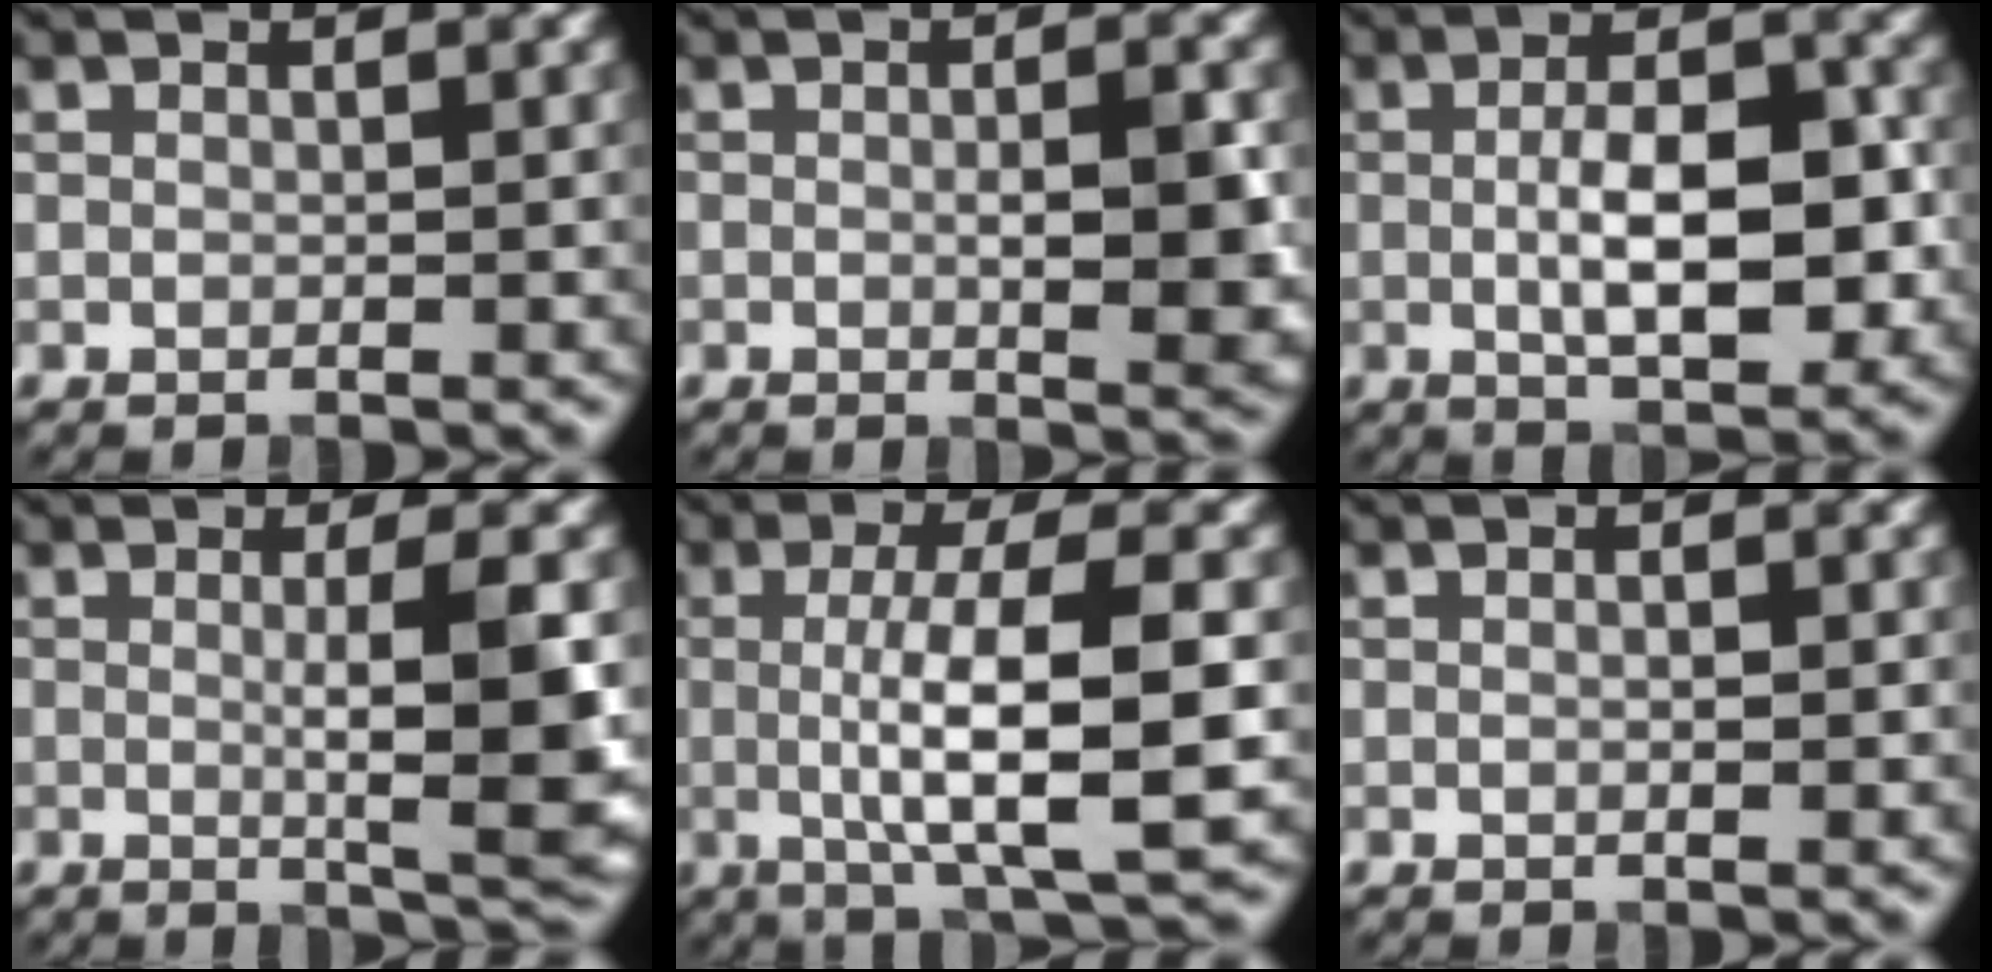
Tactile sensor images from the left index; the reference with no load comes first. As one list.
[{"total": 4.3, "force": [-0.4, 1.1, 4.2], "torque": [-0.063, -0.003, -0.003]}, {"total": 7.3, "force": [-0.4, 2.9, 6.7], "torque": [-0.110, -0.003, -0.006]}, {"total": 6.4, "force": [-0.2, 1.1, 6.3], "torque": [-0.092, -0.007, 0.001]}, {"total": 8.9, "force": [-0.5, 2.1, 8.6], "torque": [-0.127, -0.006, -0.007]}, {"total": 0.7, "force": [0.0, 0.2, 0.7], "torque": [-0.009, -0.006, 0.001]}]